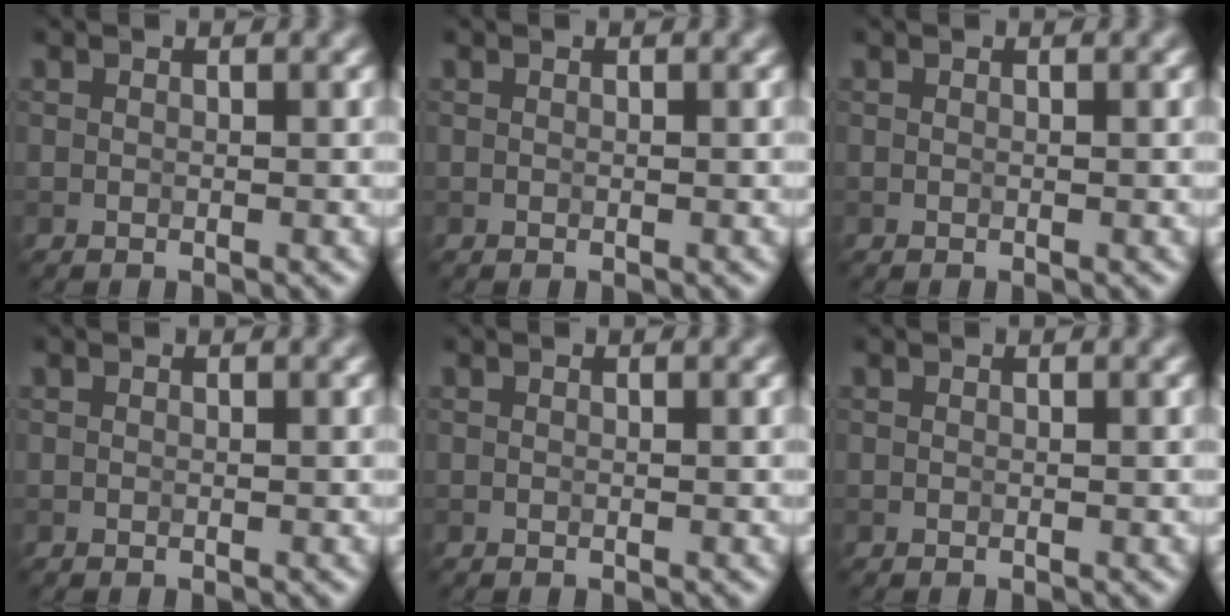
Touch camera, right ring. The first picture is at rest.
{"total": 0.0}
{"total": 0.0}
{"total": 0.0}
{"total": 0.0}
{"total": 0.0}